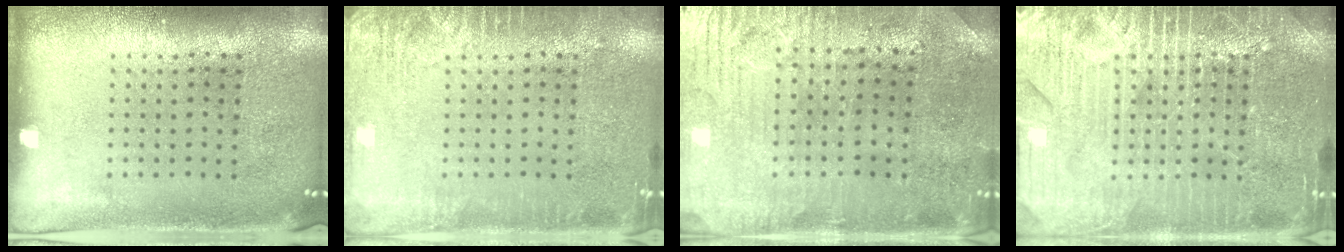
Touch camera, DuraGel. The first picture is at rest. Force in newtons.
{"total": 2.5, "press": 2.5, "slide": 0.4}
{"total": 1.3, "press": 1.2, "slide": 0.6}
{"total": 6.8, "press": 6.7, "slide": 1.0}